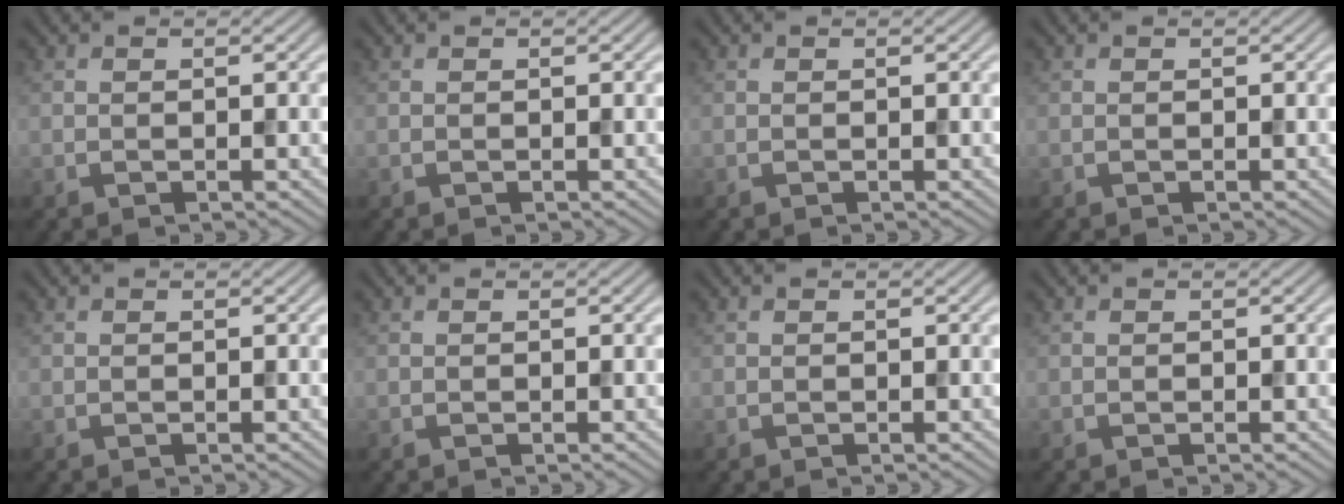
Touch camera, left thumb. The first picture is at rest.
{"total": 0.0}
{"total": 0.0}
{"total": 0.0}
{"total": 0.0}
{"total": 0.0}
{"total": 0.0}
{"total": 0.0}